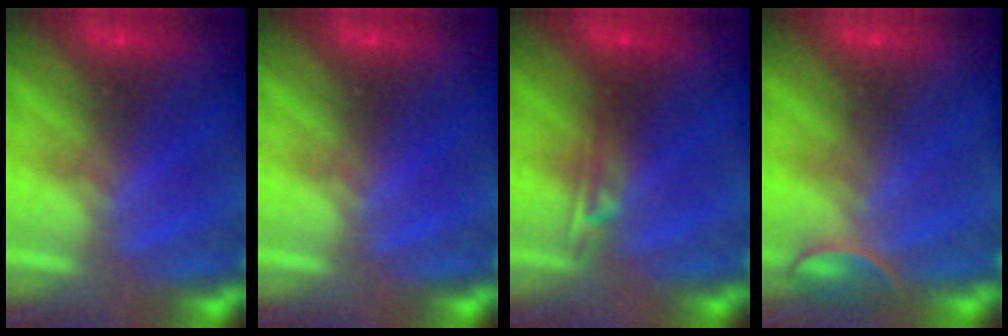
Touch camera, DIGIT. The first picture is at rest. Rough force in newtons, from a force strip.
{"total": 0.0}
{"total": 2.4}
{"total": 2.4}